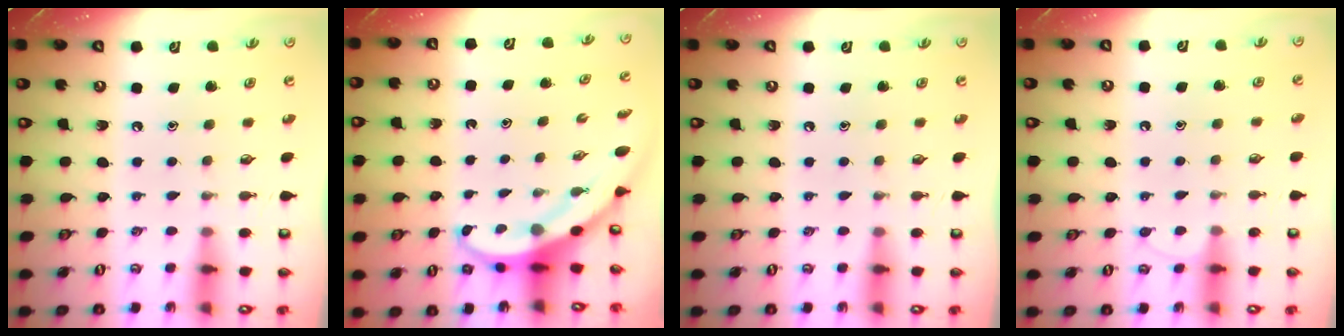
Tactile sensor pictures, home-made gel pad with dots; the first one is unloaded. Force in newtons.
{"total": 3.8, "press": 3.8, "slide": 0.2}
{"total": 0.0}
{"total": 6.0, "press": 6.0, "slide": 0.7}